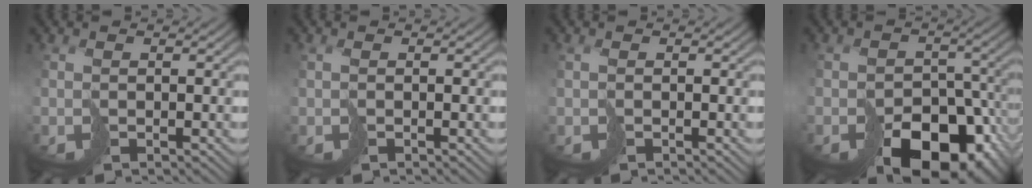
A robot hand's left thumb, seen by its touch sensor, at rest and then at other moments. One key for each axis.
{"total": 0.0}
{"total": 0.0}
{"total": 15.5, "fx": -8.6, "fy": 9.5, "fz": 8.7, "tx": -0.125, "ty": -0.033, "tz": -0.111}